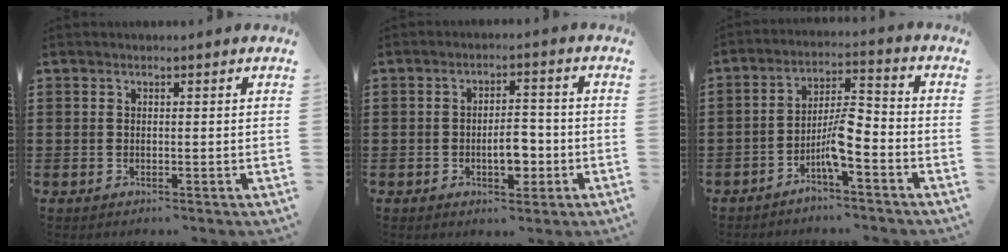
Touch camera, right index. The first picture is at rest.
{"total": 5.4, "force": [-1.5, 2.5, 4.5], "torque": [-0.062, 0.000, -0.028]}
{"total": 6.4, "force": [-3.6, 1.2, 5.2], "torque": [-0.110, -0.007, -0.071]}